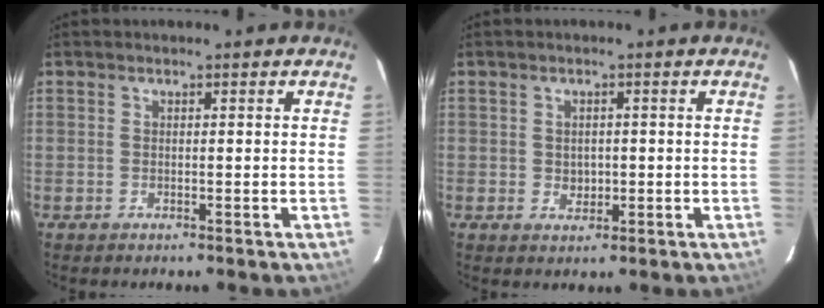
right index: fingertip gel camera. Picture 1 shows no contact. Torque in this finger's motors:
{"motor_torque": [-0.05, 0.01, -0.01, 0.00]}